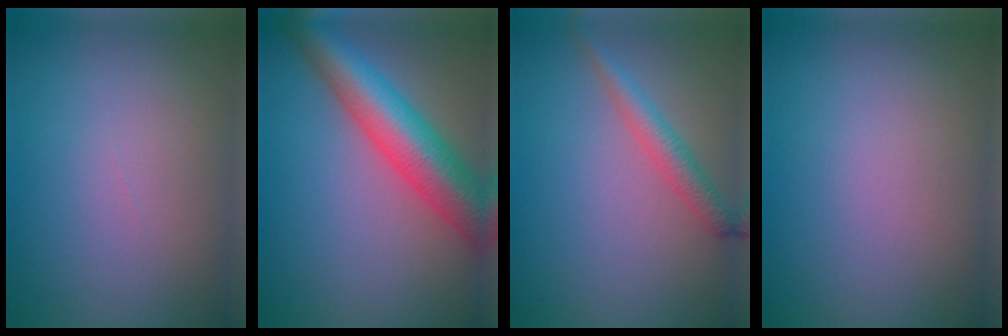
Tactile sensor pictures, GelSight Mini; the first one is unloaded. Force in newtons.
{"total": 8.6, "press": 8.6, "slide": 0.4}
{"total": 2.5, "press": 2.5, "slide": 0.1}
{"total": 0.0}